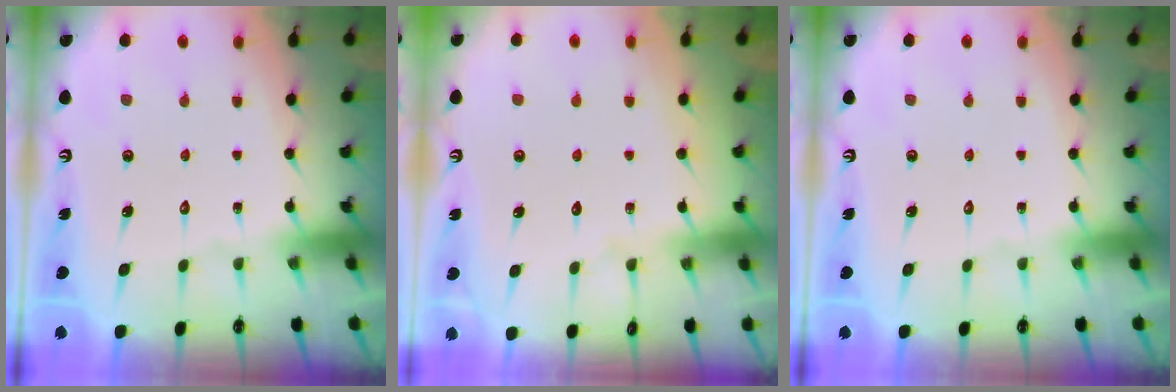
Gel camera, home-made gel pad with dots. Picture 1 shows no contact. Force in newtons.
{"total": 2.9, "press": 2.9, "slide": 0.4}
{"total": 0.0}